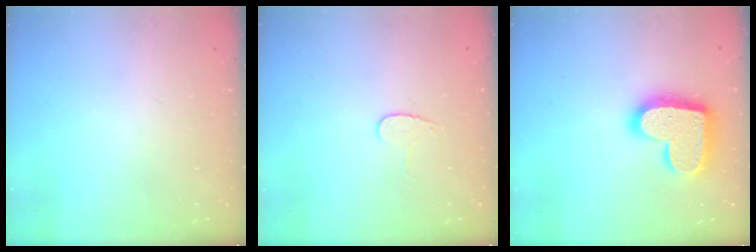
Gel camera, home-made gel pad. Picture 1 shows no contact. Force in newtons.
{"total": 4.4, "press": 4.4, "slide": 0.5}
{"total": 18.1, "press": 18.1, "slide": 1.1}